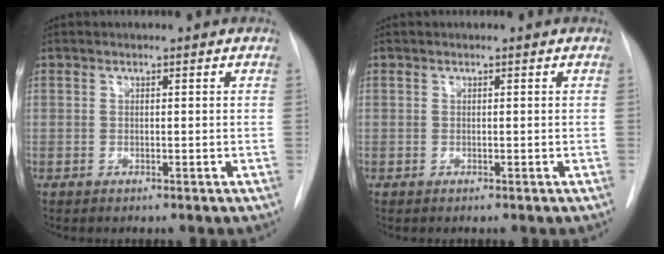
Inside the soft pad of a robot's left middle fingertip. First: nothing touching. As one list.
[{"total": 0.0}]